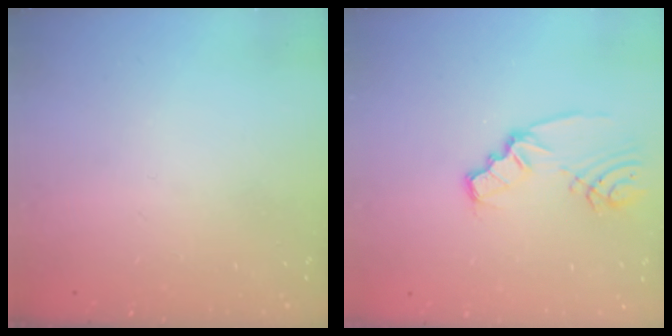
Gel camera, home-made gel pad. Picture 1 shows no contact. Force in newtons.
{"total": 4.6, "press": 4.6, "slide": 0.5}